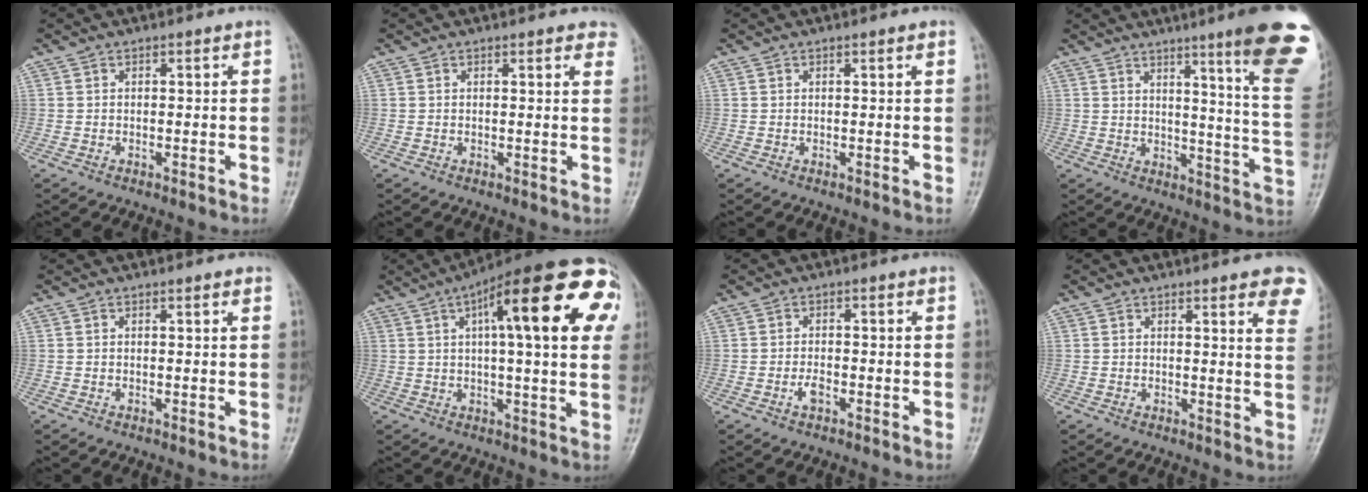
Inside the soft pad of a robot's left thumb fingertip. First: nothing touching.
{"total": 4.2, "force": [3.2, 1.4, 2.4], "torque": [-0.006, -0.005, 0.025]}
{"total": 1.0, "force": [0.5, 0.1, 0.8], "torque": [-0.011, 0.000, 0.005]}
{"total": 19.5, "force": [11.5, 0.9, 15.8], "torque": [-0.178, -0.070, 0.139]}
{"total": 1.3, "force": [0.8, 0.2, 1.0], "torque": [-0.012, 0.000, 0.008]}
{"total": 25.7, "force": [7.8, 6.9, 23.5], "torque": [-0.296, 0.028, 0.099]}
{"total": 2.1, "force": [-1.0, 1.1, 1.5], "torque": [-0.028, 0.003, -0.022]}
{"total": 9.8, "force": [6.0, 2.3, 7.3], "torque": [-0.060, -0.020, 0.057]}